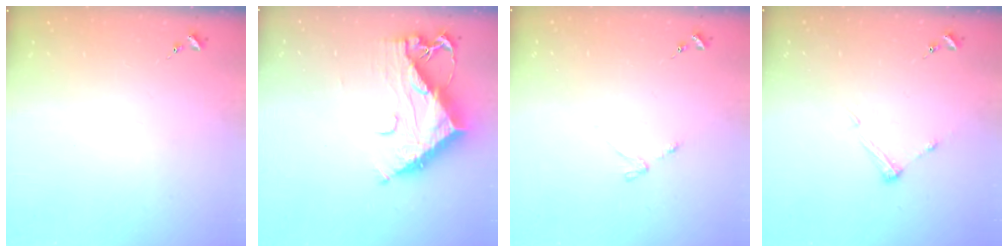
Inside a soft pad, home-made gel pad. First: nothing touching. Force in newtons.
{"total": 13.6, "press": 13.6, "slide": 1.1}
{"total": 3.0, "press": 2.9, "slide": 0.5}
{"total": 5.6, "press": 5.5, "slide": 0.7}